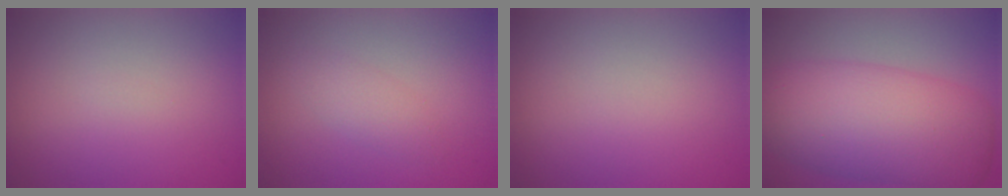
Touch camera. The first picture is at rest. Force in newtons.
{"total": 1.7, "press": 1.7, "slide": 0.1}
{"total": 0.0}
{"total": 10.1, "press": 10.1, "slide": 0.1}